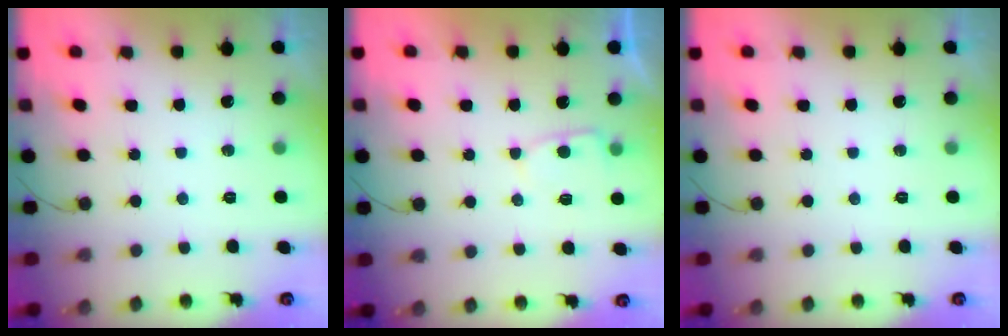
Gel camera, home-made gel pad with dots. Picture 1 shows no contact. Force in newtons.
{"total": 3.5, "press": 3.5, "slide": 0.5}
{"total": 0.0}